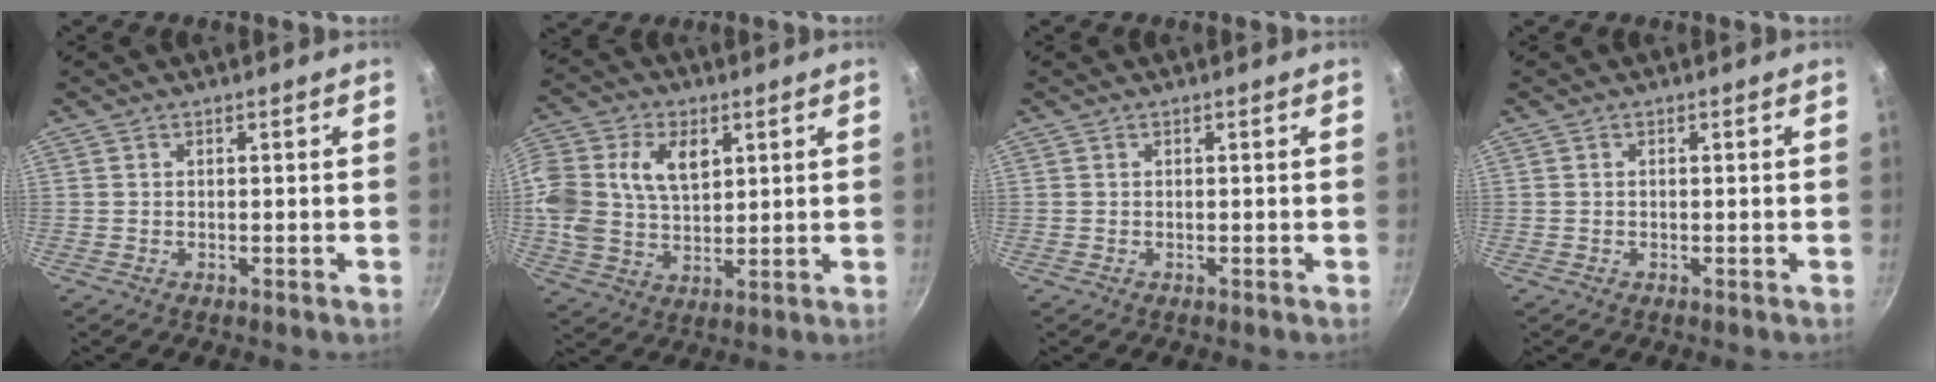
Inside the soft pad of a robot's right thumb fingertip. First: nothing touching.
{"total": 18.0, "force": [4.9, 12.4, 12.2], "torque": [-0.263, 0.010, 0.092]}
{"total": 0.0}
{"total": 0.0}